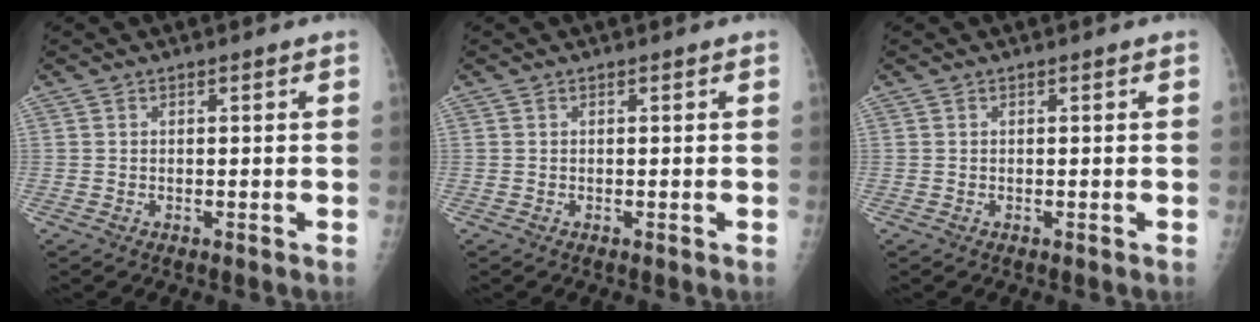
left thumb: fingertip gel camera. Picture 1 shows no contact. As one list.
[{"total": 0.0}, {"total": 0.0}]